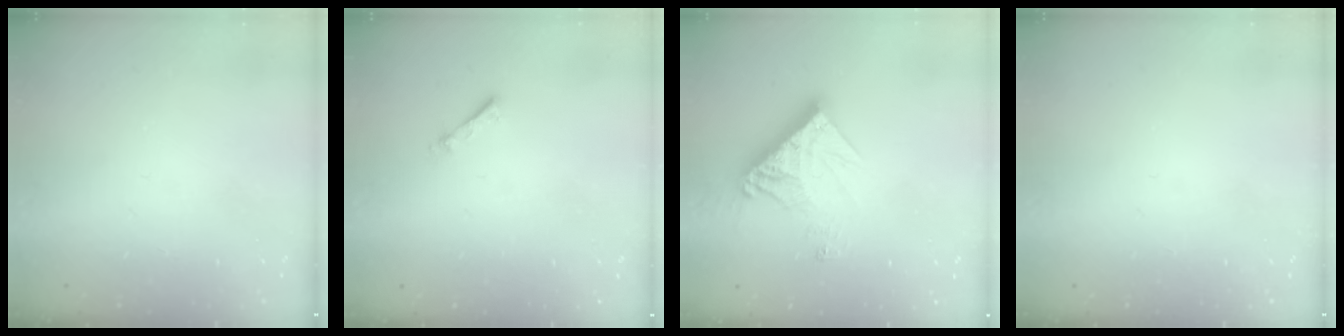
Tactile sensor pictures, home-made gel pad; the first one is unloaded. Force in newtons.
{"total": 2.7, "press": 2.7, "slide": 0.4}
{"total": 13.1, "press": 13.0, "slide": 1.2}
{"total": 0.0}